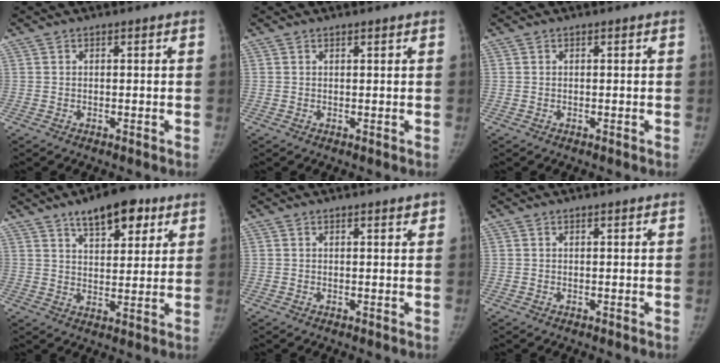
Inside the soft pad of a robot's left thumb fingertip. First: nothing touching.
{"total": 0.6, "force": [0.5, 0.0, 0.2], "torque": [-0.003, -0.004, 0.010]}
{"total": 0.0}
{"total": 11.2, "force": [6.8, 5.0, 7.3], "torque": [-0.078, -0.029, 0.102]}
{"total": 1.3, "force": [1.0, 0.3, 0.8], "torque": [-0.006, -0.005, 0.012]}
{"total": 0.0}